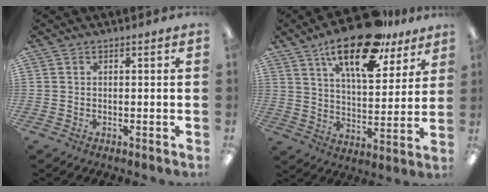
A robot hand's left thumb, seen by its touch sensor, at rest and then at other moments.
{"total": 19.4, "force": [13.1, 7.6, 12.0], "torque": [-0.193, -0.069, 0.217]}